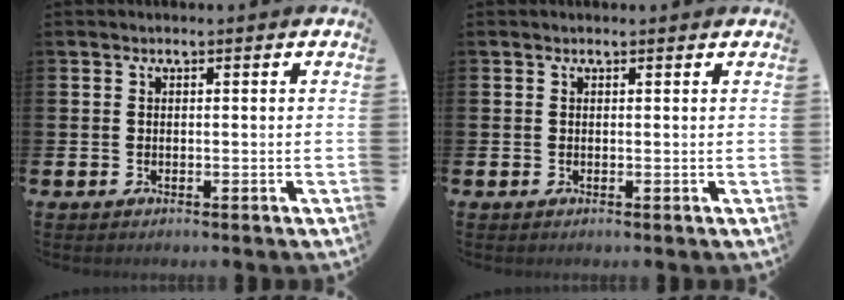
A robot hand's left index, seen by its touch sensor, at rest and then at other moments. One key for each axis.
{"total": 0.0}